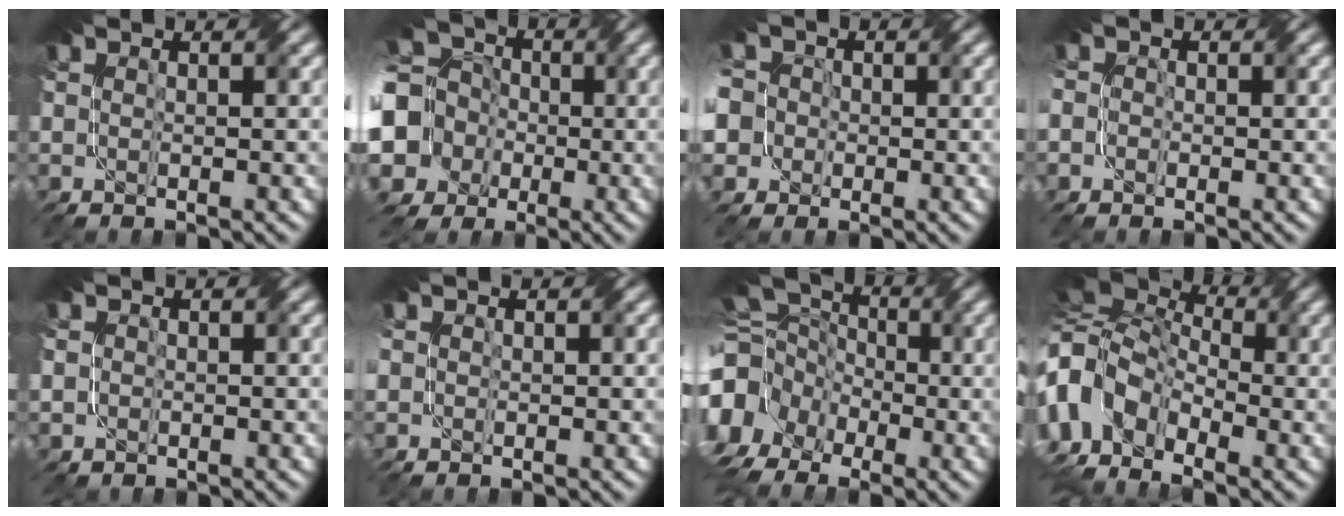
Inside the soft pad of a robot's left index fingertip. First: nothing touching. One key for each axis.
{"total": 13.7, "fx": -0.6, "fy": 12.6, "fz": 5.4, "tx": -0.165, "ty": 0.009, "tz": -0.042}
{"total": 7.9, "fx": -1.4, "fy": 7.3, "fz": 2.6, "tx": -0.068, "ty": 0.011, "tz": -0.065}
{"total": 1.7, "fx": -0.7, "fy": 1.5, "fz": 0.3, "tx": -0.011, "ty": -0.001, "tz": -0.010}
{"total": 1.0, "fx": 0.1, "fy": 0.5, "fz": -0.8, "tx": 0.016, "ty": -0.001, "tz": 0.003}
{"total": 1.5, "fx": 0.0, "fy": 1.3, "fz": 0.8, "tx": -0.020, "ty": -0.002, "tz": 0.003}
{"total": 14.4, "fx": -5.8, "fy": 11.7, "fz": 6.2, "tx": -0.158, "ty": -0.009, "tz": -0.121}
{"total": 12.1, "fx": -3.6, "fy": 8.6, "fz": 7.7, "tx": -0.168, "ty": -0.005, "tz": -0.065}